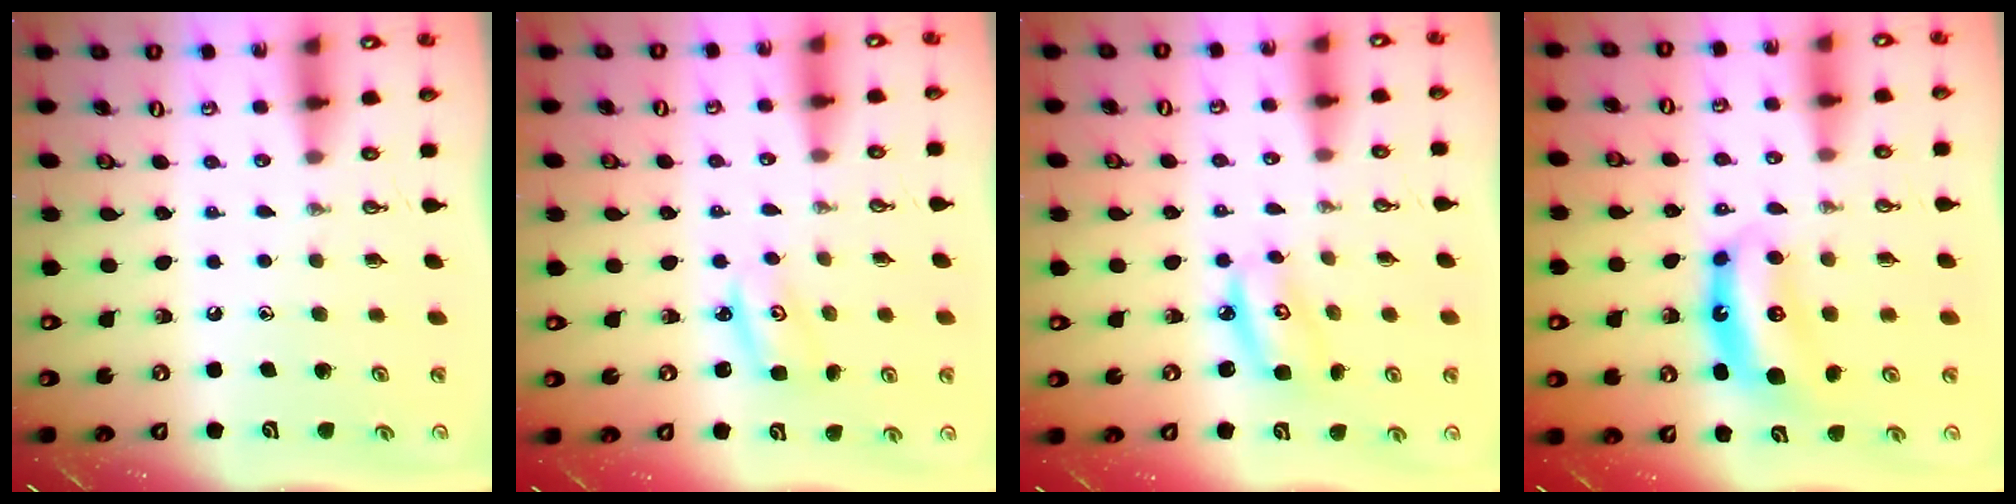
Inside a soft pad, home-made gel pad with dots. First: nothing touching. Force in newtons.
{"total": 2.8, "press": 2.8, "slide": 0.2}
{"total": 6.0, "press": 6.0, "slide": 0.2}
{"total": 7.1, "press": 7.1, "slide": 0.2}